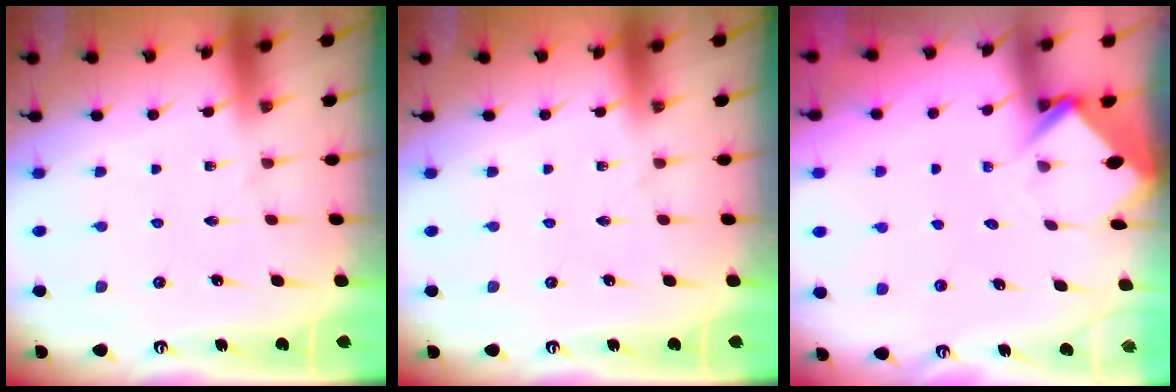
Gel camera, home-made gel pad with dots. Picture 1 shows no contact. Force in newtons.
{"total": 0.0}
{"total": 3.9, "press": 3.9, "slide": 0.3}